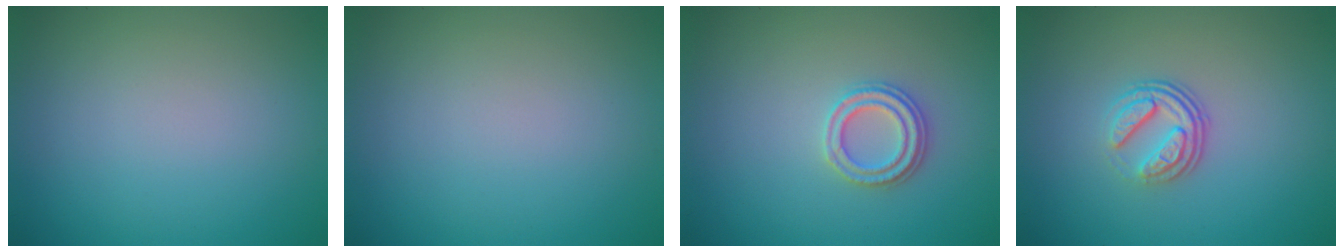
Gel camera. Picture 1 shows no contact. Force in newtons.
{"total": 0.0}
{"total": 2.4, "press": 2.3, "slide": 0.6}
{"total": 3.4, "press": 2.4, "slide": 2.5}